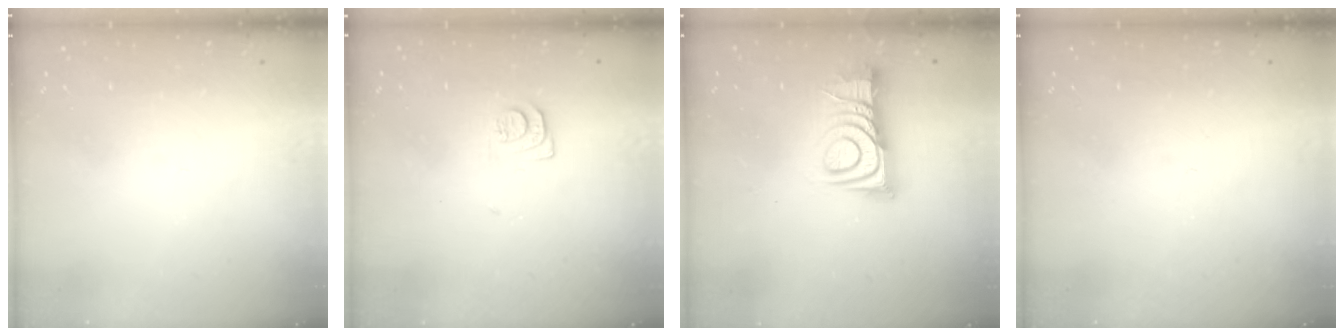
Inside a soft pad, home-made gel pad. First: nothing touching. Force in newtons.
{"total": 7.3, "press": 7.2, "slide": 0.8}
{"total": 11.2, "press": 11.2, "slide": 0.5}
{"total": 0.0}